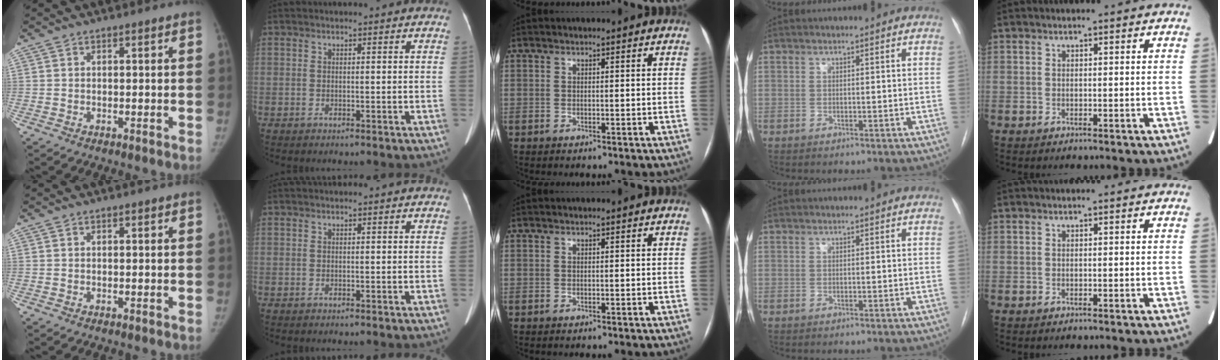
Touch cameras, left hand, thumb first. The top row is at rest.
{}